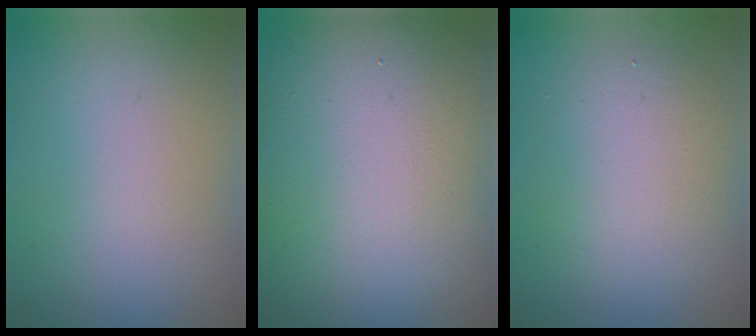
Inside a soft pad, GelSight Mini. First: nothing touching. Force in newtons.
{"total": 15.3, "press": 15.3, "slide": 1.1}
{"total": 4.3, "press": 4.3, "slide": 0.1}